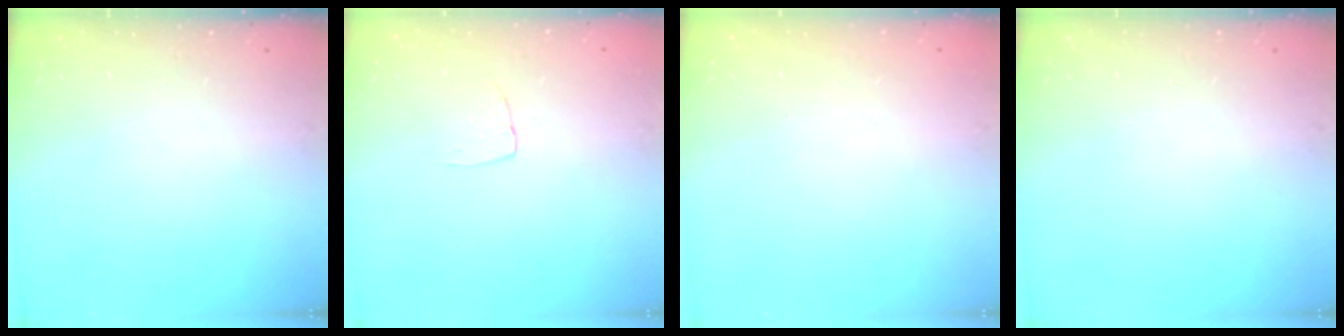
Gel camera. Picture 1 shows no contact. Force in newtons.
{"total": 3.7, "press": 3.7, "slide": 0.2}
{"total": 0.0}
{"total": 0.0}